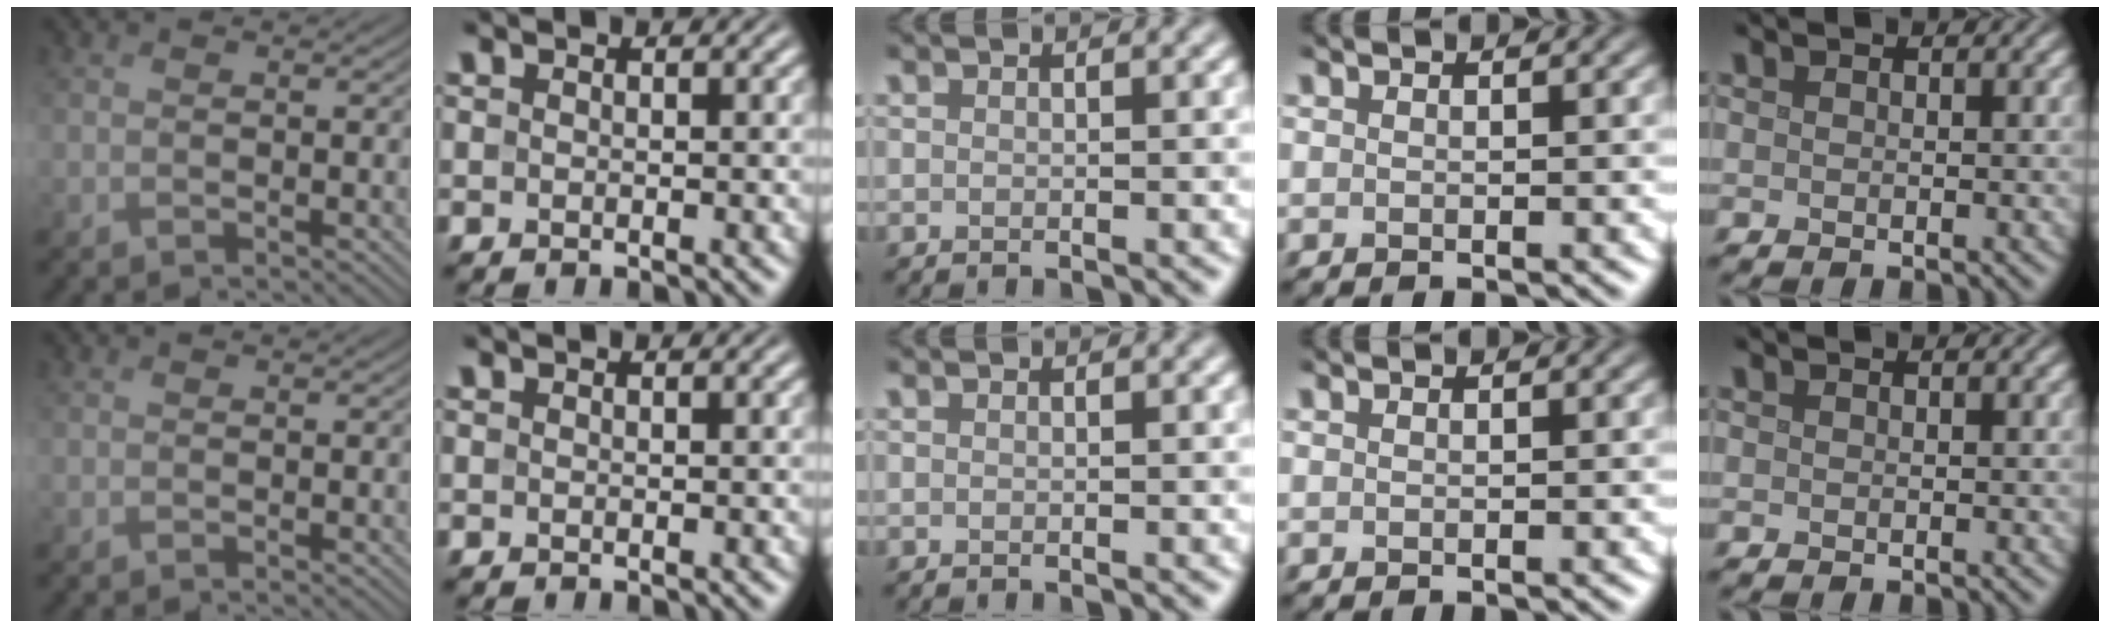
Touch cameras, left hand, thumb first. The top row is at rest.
{}